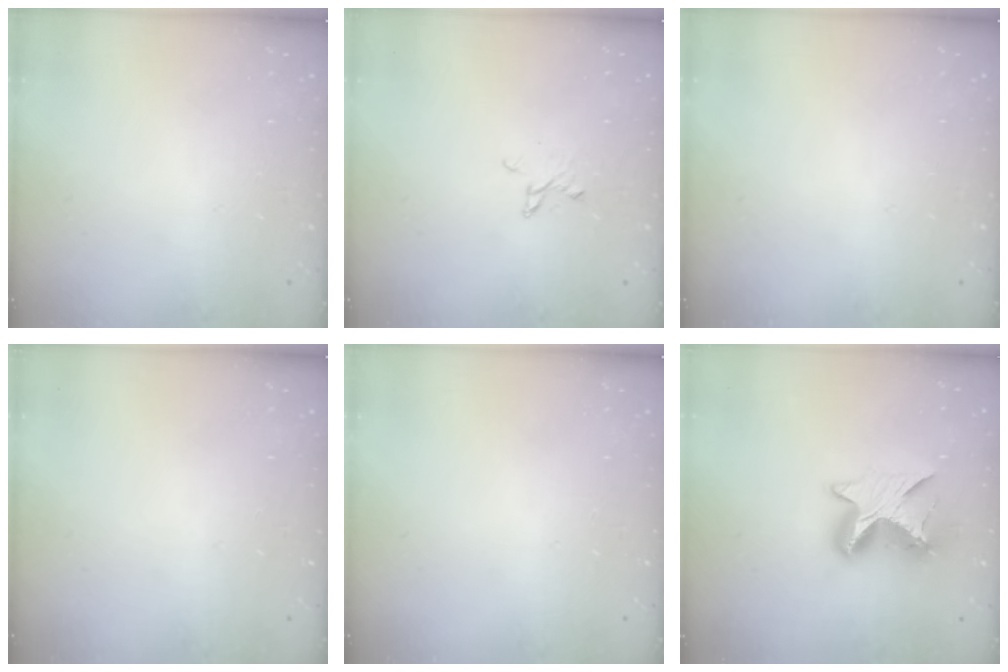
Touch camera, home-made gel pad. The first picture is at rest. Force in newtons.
{"total": 4.0, "press": 4.0, "slide": 0.4}
{"total": 0.0}
{"total": 0.0}
{"total": 0.0}
{"total": 10.3, "press": 10.3, "slide": 0.7}